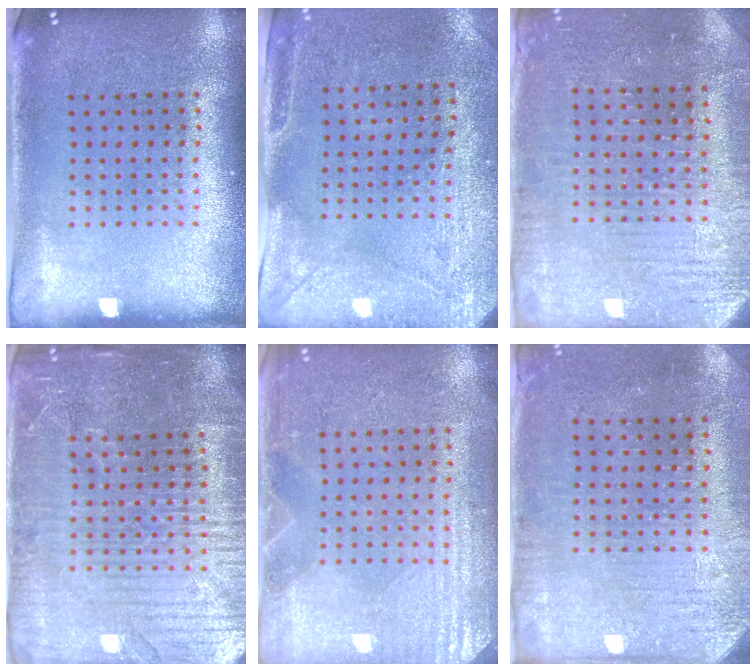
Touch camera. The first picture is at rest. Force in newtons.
{"total": 3.0, "press": 2.4, "slide": 1.8}
{"total": 3.2, "press": 3.2, "slide": 0.4}
{"total": 4.7, "press": 4.4, "slide": 1.7}
{"total": 3.4, "press": 3.4, "slide": 0.5}
{"total": 3.1, "press": 2.6, "slide": 1.6}